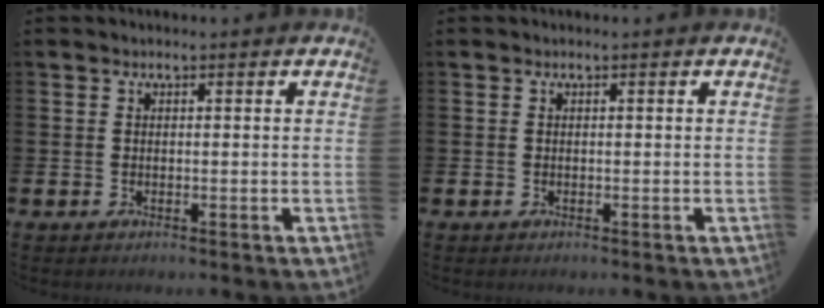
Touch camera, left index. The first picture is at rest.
{"total": 0.0}